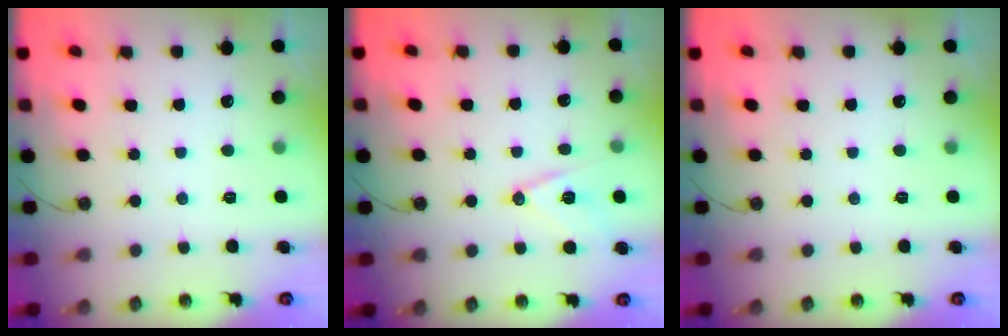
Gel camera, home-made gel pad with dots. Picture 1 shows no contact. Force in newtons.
{"total": 11.8, "press": 11.3, "slide": 3.2}
{"total": 0.0}